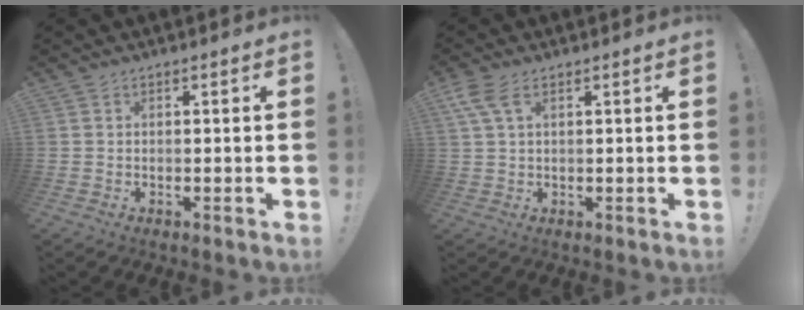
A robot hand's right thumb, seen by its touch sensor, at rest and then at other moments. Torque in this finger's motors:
{"motor_torque": [-0.13, 0.15, 0.46, 0.37, 0.02]}